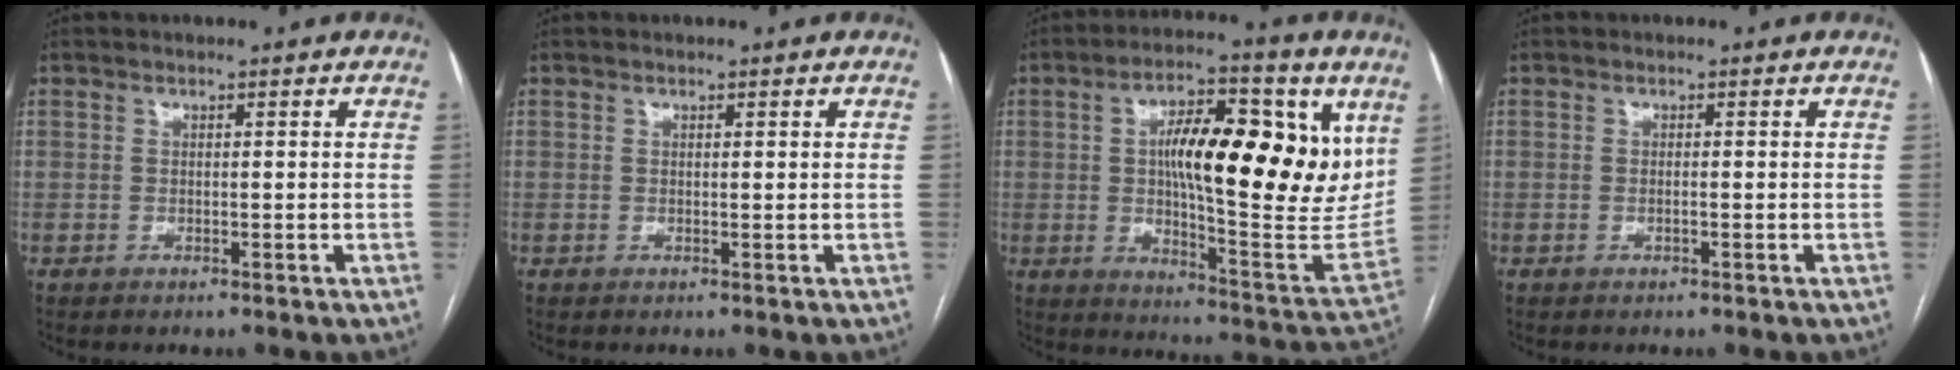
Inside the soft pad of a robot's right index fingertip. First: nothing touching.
{"total": 0.0}
{"total": 22.5, "force": [6.4, 6.3, 20.7], "torque": [-0.304, 0.014, 0.096]}
{"total": 0.5, "force": [-0.1, 0.0, 0.5], "torque": [-0.011, 0.000, -0.002]}